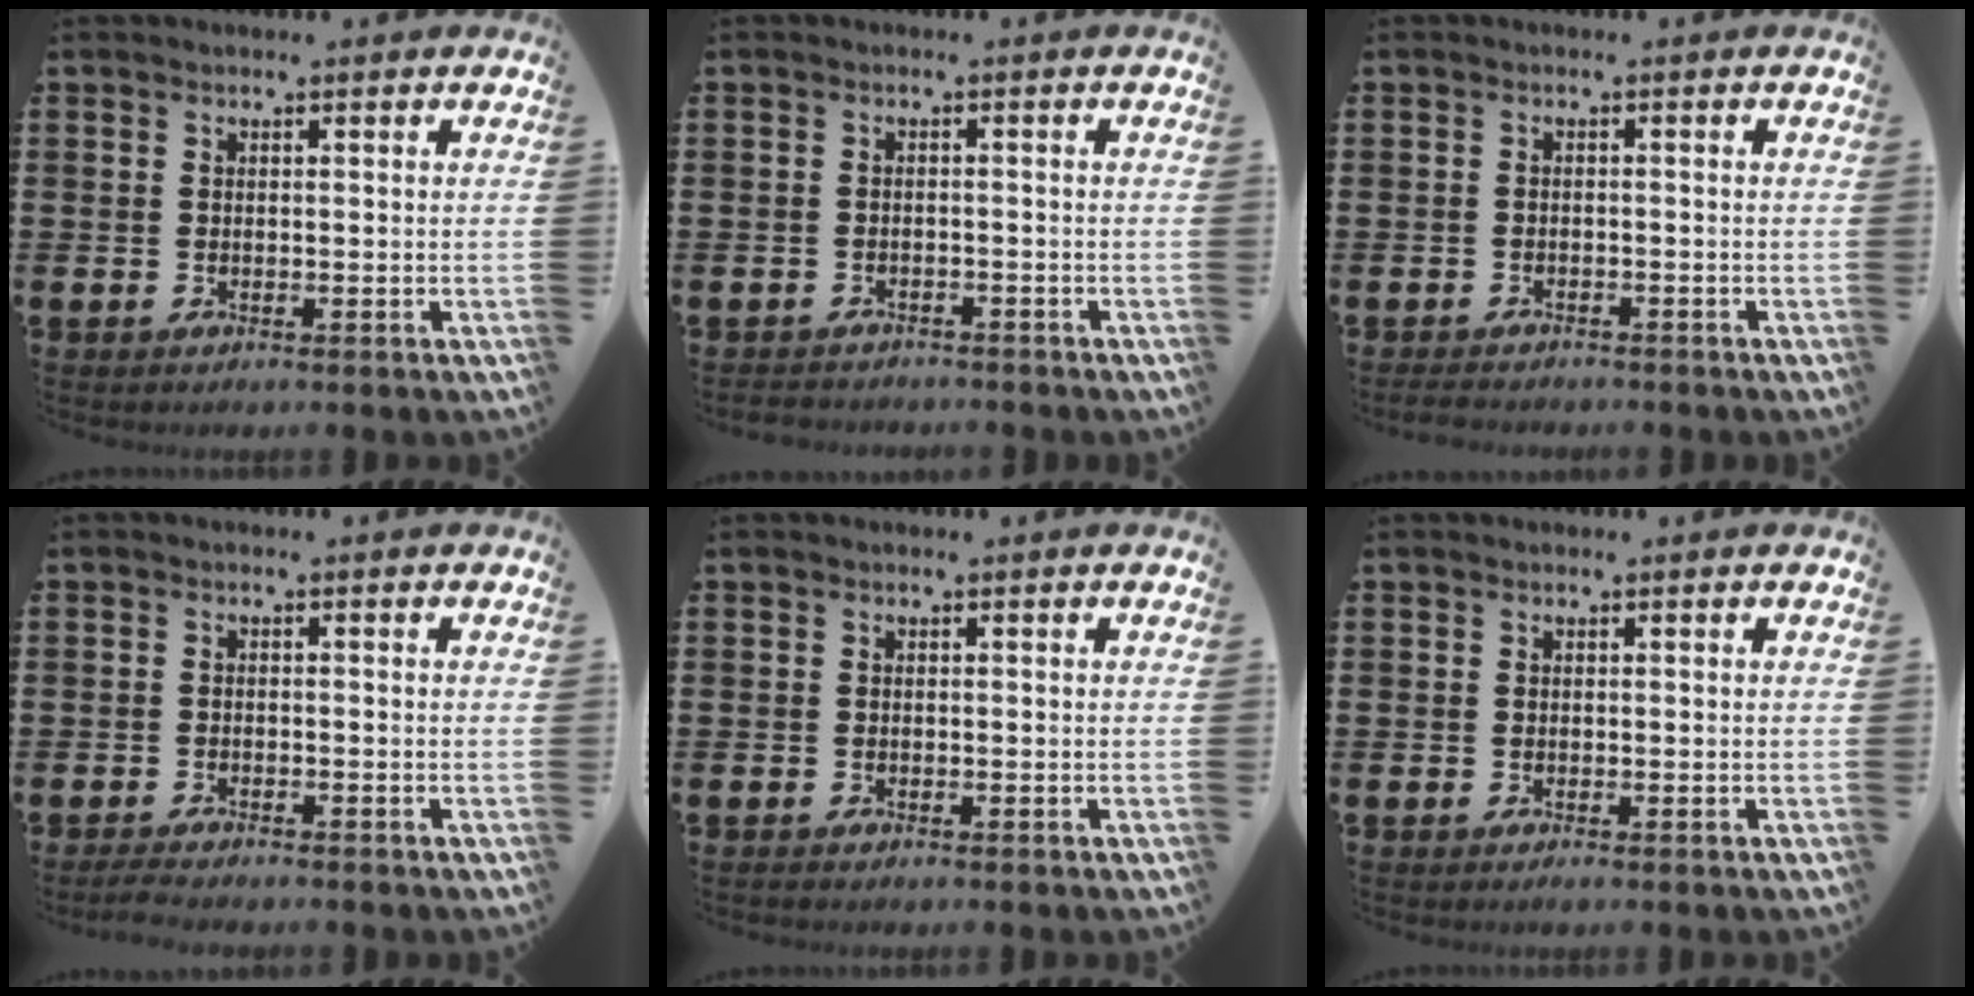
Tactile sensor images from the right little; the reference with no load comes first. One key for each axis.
{"total": 1.2, "fx": -1.2, "fy": 0.2, "fz": -0.1, "tx": -0.001, "ty": 0.002, "tz": -0.027}
{"total": 1.3, "fx": -1.2, "fy": 0.2, "fz": 0.3, "tx": -0.008, "ty": 0.002, "tz": -0.026}
{"total": 1.5, "fx": -1.4, "fy": 0.2, "fz": 0.6, "tx": -0.012, "ty": 0.003, "tz": -0.028}
{"total": 0.0}
{"total": 0.0}